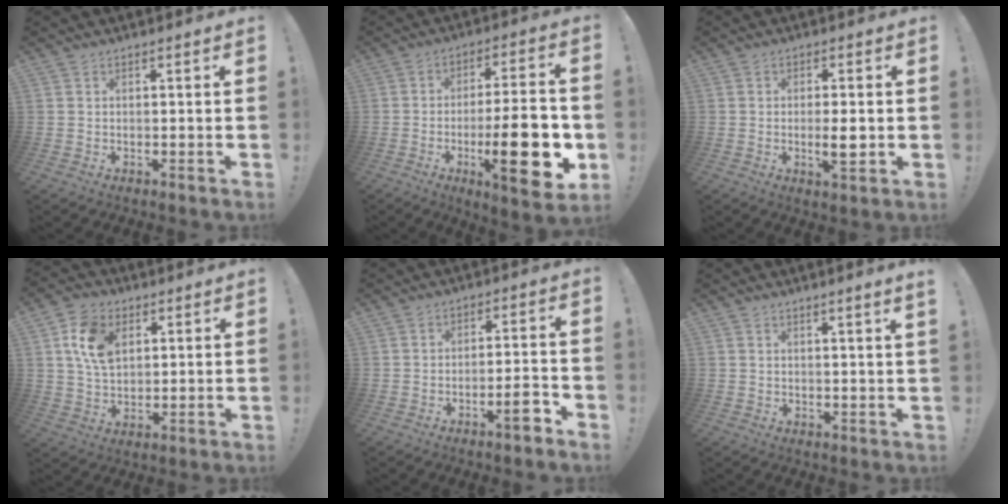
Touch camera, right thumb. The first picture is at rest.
{"total": 21.5, "force": [-5.5, 5.9, 19.9], "torque": [-0.293, 0.006, -0.076]}
{"total": 5.4, "force": [-0.9, 1.1, 5.2], "torque": [-0.082, -0.008, -0.017]}
{"total": 12.5, "force": [4.6, 8.6, 7.9], "torque": [-0.144, 0.001, 0.087]}
{"total": 5.9, "force": [-3.7, 0.8, 4.6], "torque": [-0.065, 0.014, -0.060]}
{"total": 2.2, "force": [1.6, -0.9, 1.3], "torque": [-0.016, -0.013, 0.024]}